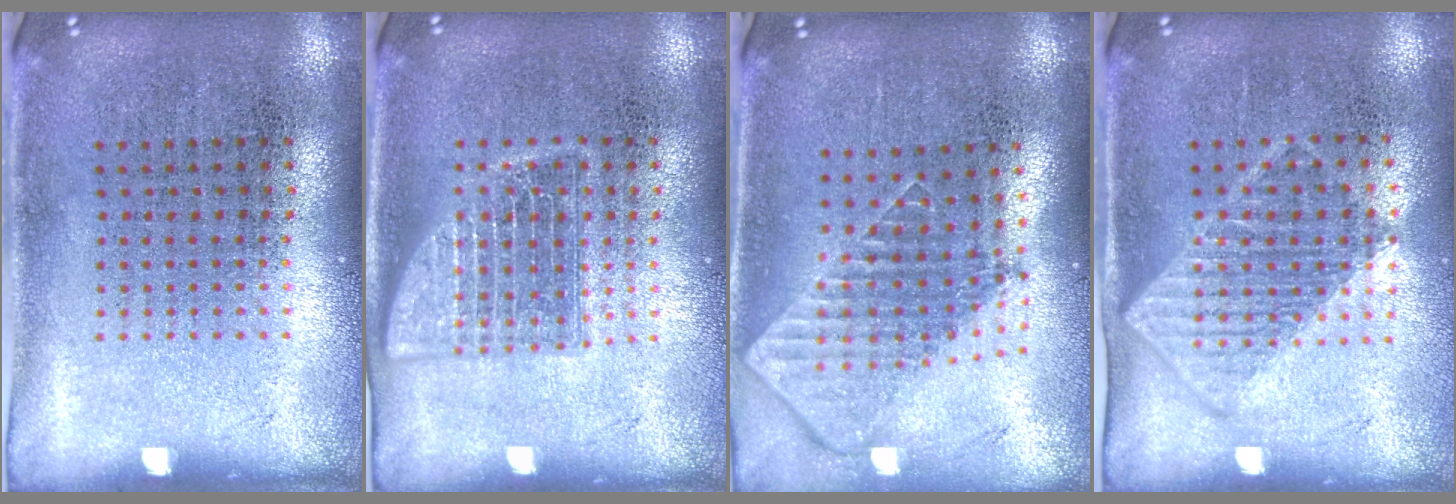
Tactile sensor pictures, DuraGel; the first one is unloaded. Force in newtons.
{"total": 2.3, "press": 2.3, "slide": 0.3}
{"total": 1.9, "press": 1.5, "slide": 1.2}
{"total": 1.3, "press": 1.1, "slide": 0.6}